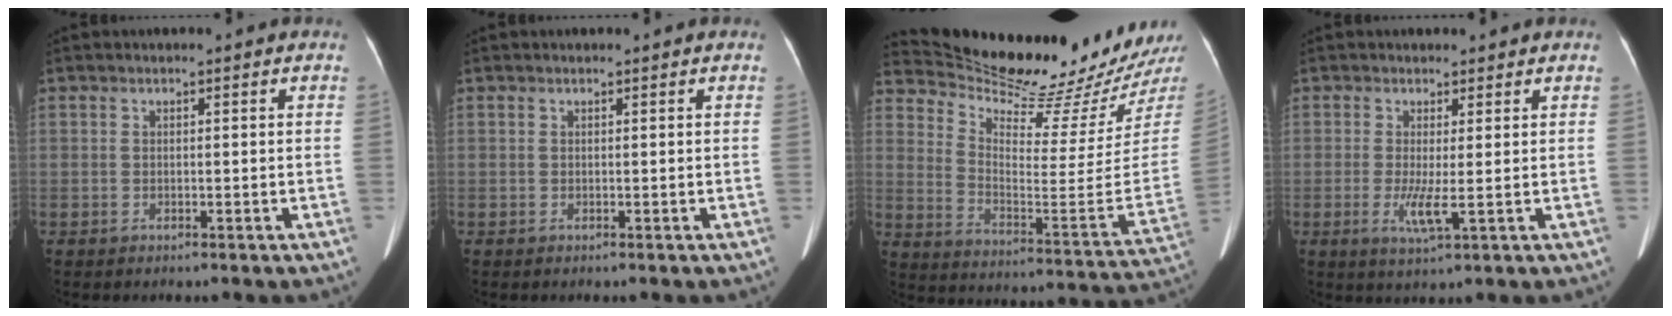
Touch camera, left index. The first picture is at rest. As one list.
[{"total": 0.0}, {"total": 24.1, "force": [22.5, 0.2, 8.8], "torque": [-0.150, -0.108, 0.321]}, {"total": 3.6, "force": [-0.1, 0.3, 3.6], "torque": [-0.071, -0.009, 0.003]}]